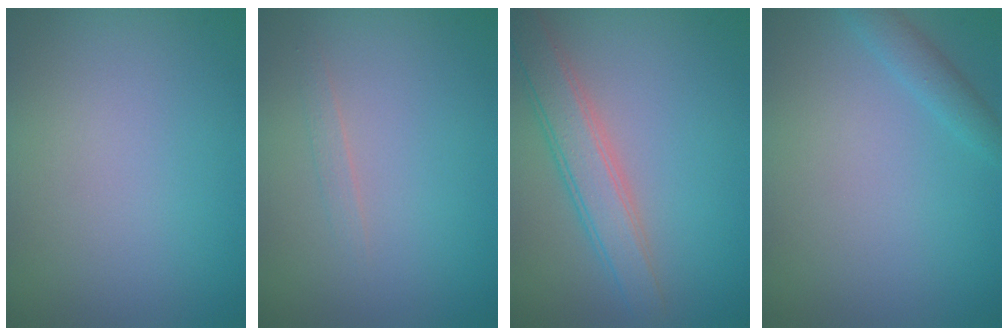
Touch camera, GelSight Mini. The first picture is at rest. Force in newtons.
{"total": 0.7, "press": 0.7, "slide": 0.1}
{"total": 4.0, "press": 4.0, "slide": 0.1}
{"total": 1.5, "press": 1.5, "slide": 0.1}